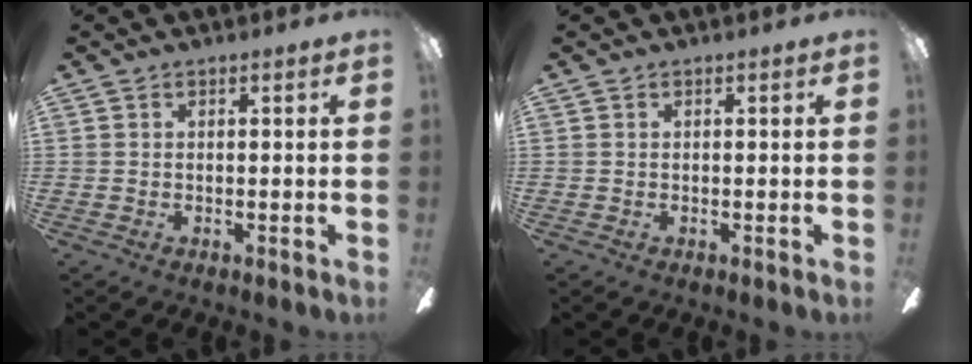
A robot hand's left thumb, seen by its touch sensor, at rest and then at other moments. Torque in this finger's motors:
{"motor_torque": [0.04, 0.00, -0.20, 0.24, -0.01]}